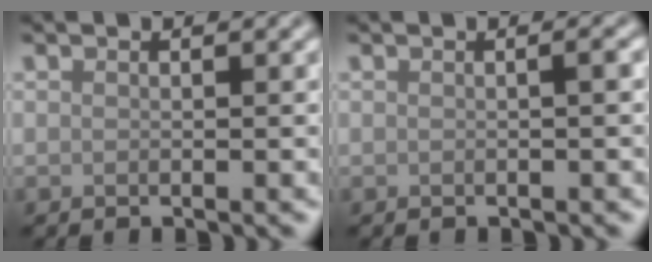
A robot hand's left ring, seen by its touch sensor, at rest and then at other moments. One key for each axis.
{"total": 0.9, "fx": 0.0, "fy": 0.2, "fz": 0.9, "tx": -0.008, "ty": 0.005, "tz": 0.000}